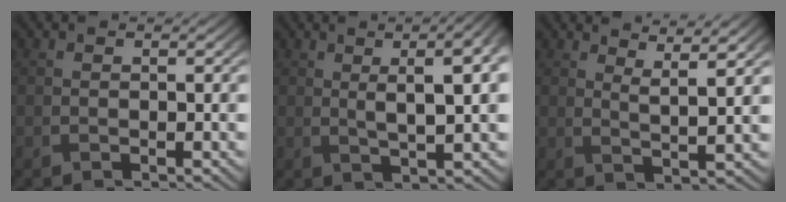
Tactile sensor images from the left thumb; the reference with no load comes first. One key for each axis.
{"total": 8.4, "fx": 2.4, "fy": 2.4, "fz": 7.7, "tx": -0.091, "ty": 0.017, "tz": 0.029}
{"total": 4.4, "fx": 3.2, "fy": 0.5, "fz": 3.1, "tx": -0.059, "ty": -0.007, "tz": 0.062}